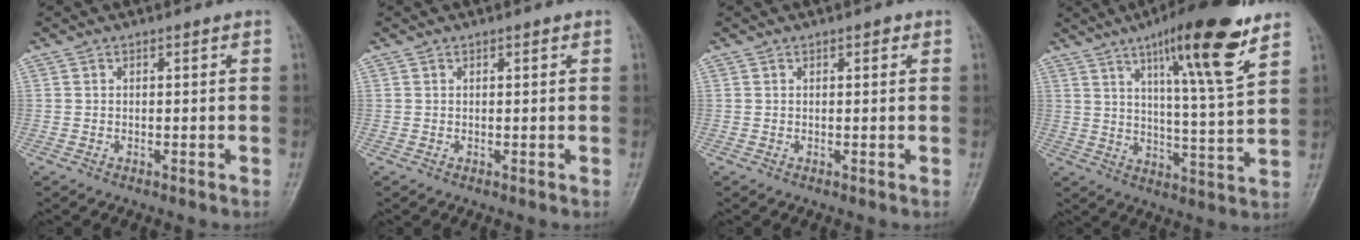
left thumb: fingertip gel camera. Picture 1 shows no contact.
{"total": 0.6, "force": [0.4, 0.2, 0.4], "torque": [-0.007, -0.001, 0.004]}
{"total": 1.1, "force": [0.6, 0.5, 0.7], "torque": [-0.006, 0.001, 0.004]}
{"total": 17.3, "force": [10.2, 2.5, 13.8], "torque": [-0.200, -0.051, 0.159]}